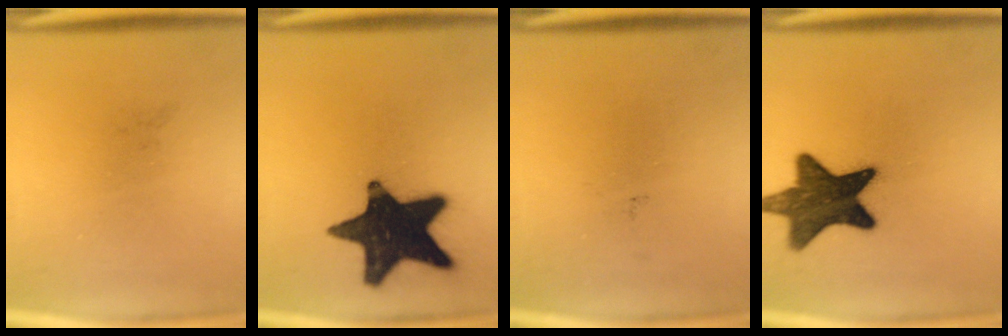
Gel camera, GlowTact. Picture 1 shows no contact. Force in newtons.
{"total": 19.5}
{"total": 0.0}
{"total": 13.7}